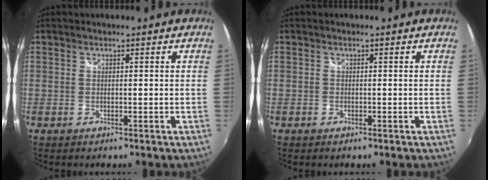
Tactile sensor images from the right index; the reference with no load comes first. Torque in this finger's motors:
{"motor_torque": [0.16, -0.04, 0.09, 0.00]}